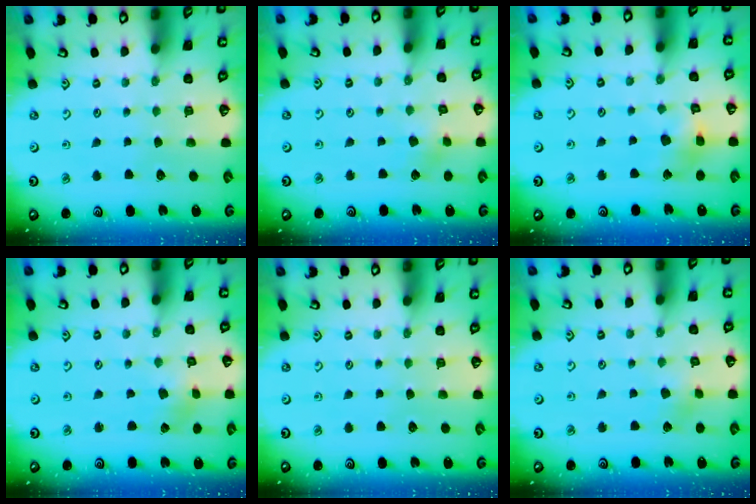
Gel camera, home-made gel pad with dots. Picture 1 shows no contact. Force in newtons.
{"total": 2.9, "press": 2.9, "slide": 0.3}
{"total": 10.2, "press": 10.1, "slide": 1.0}
{"total": 0.7, "press": 0.7, "slide": 0.2}
{"total": 0.0}
{"total": 2.9, "press": 2.9, "slide": 0.3}